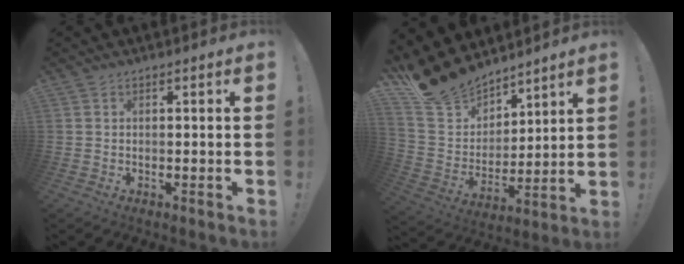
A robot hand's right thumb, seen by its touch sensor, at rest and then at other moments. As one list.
[{"total": 17.0, "force": [14.9, 7.5, 3.4], "torque": [-0.086, -0.114, 0.288]}]